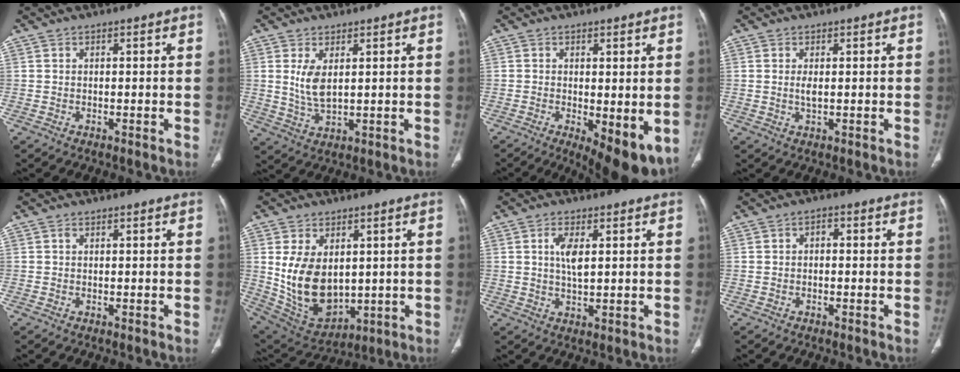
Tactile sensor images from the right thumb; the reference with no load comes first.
{"total": 5.2, "force": [1.3, 2.3, 4.5], "torque": [-0.090, -0.014, 0.037]}
{"total": 10.4, "force": [-2.8, 3.8, 9.3], "torque": [-0.124, -0.025, -0.032]}
{"total": 1.7, "force": [0.1, 0.6, 1.6], "torque": [-0.036, -0.003, 0.007]}
{"total": 0.0}
{"total": 14.7, "force": [1.5, 9.7, 11.0], "torque": [-0.169, -0.014, 0.060]}
{"total": 4.7, "force": [1.3, 1.8, 4.2], "torque": [-0.078, -0.011, 0.023]}
{"total": 1.2, "force": [-0.3, 0.9, 0.8], "torque": [-0.003, 0.005, -0.011]}